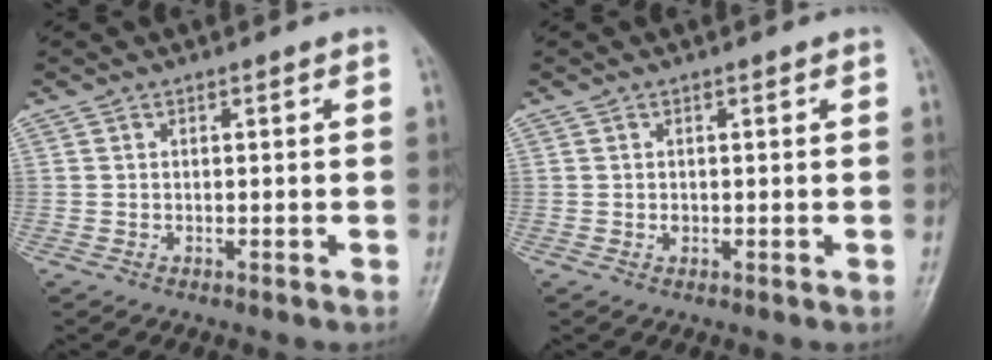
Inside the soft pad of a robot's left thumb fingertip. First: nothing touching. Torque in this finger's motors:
{"motor_torque": [0.00, 0.11, 0.23, -0.04, 0.00]}